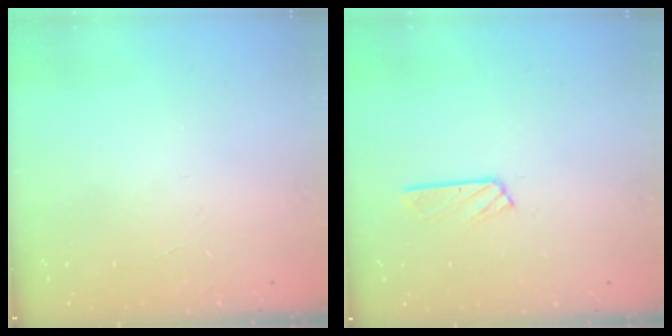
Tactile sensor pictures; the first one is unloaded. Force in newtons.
{"total": 4.6, "press": 4.5, "slide": 0.5}